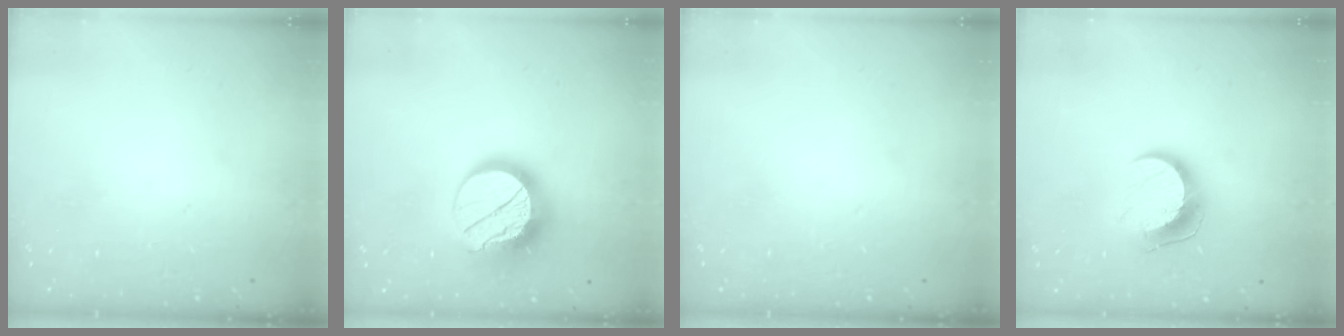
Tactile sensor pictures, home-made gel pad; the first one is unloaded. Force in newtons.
{"total": 16.4, "press": 16.4, "slide": 1.2}
{"total": 0.0}
{"total": 10.5, "press": 10.5, "slide": 0.3}